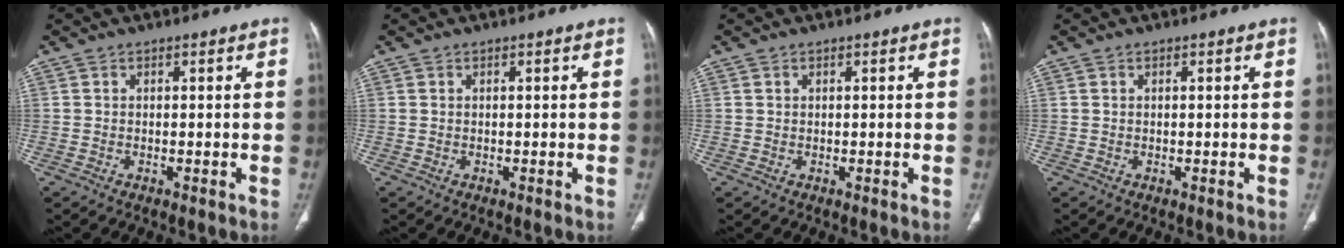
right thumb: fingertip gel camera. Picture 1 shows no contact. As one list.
[{"total": 0.0}, {"total": 0.0}, {"total": 0.0}]